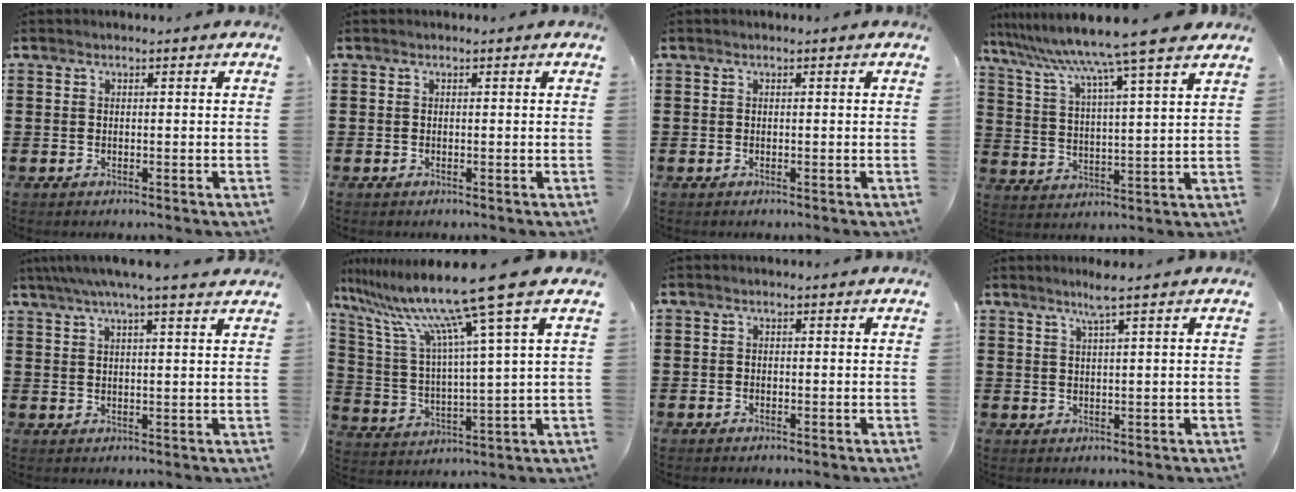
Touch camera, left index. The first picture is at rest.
{"total": 0.0}
{"total": 0.0}
{"total": 9.5, "force": [8.0, -1.6, 4.8], "torque": [-0.124, -0.056, 0.128]}
{"total": 4.7, "force": [3.7, -0.1, 2.9], "torque": [-0.066, -0.006, 0.066]}
{"total": 14.1, "force": [10.2, -0.9, 9.6], "torque": [-0.222, -0.047, 0.165]}
{"total": 0.6, "force": [-0.4, 0.4, 0.2], "torque": [-0.005, 0.000, -0.008]}
{"total": 3.2, "force": [2.1, -0.4, 2.4], "torque": [-0.050, 0.000, 0.037]}